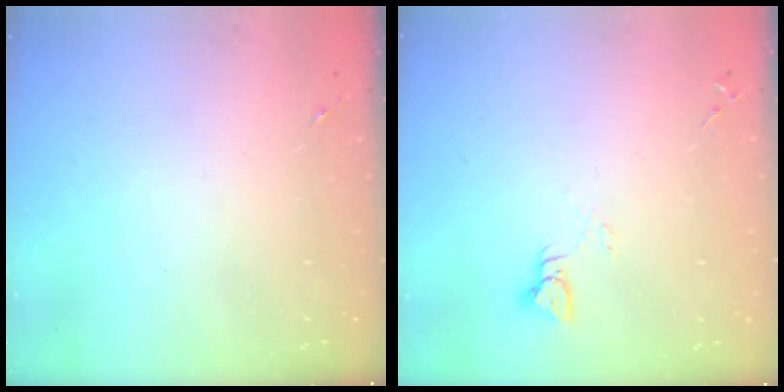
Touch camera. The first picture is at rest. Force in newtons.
{"total": 3.8, "press": 3.8, "slide": 0.4}